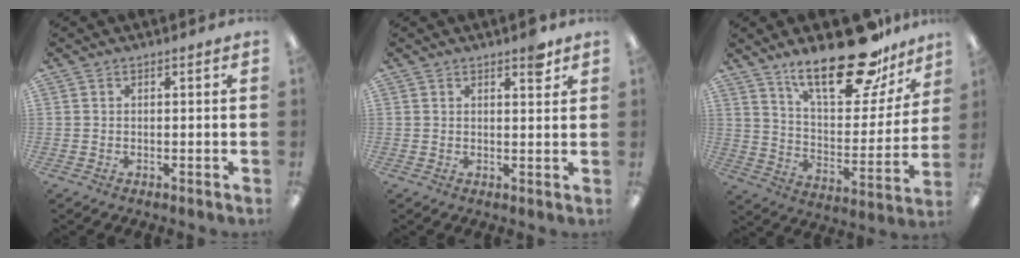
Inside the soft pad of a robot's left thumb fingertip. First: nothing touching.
{"total": 4.0, "force": [2.7, 1.4, 2.5], "torque": [-0.023, -0.011, 0.041]}
{"total": 24.8, "force": [17.9, 9.1, 14.5], "torque": [-0.214, -0.111, 0.299]}